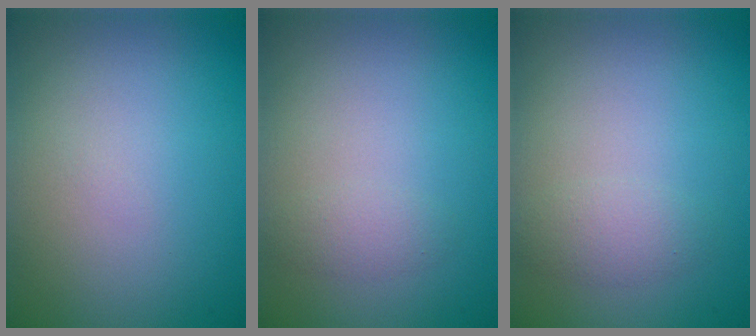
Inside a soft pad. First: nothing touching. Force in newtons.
{"total": 1.1, "press": 1.1, "slide": 0.1}
{"total": 1.6, "press": 1.6, "slide": 0.1}